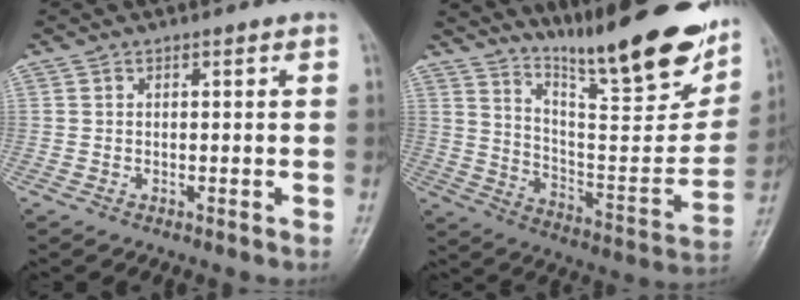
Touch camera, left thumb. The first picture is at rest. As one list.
[{"total": 24.5, "force": [17.4, 5.1, 16.5], "torque": [-0.215, -0.093, 0.276]}]